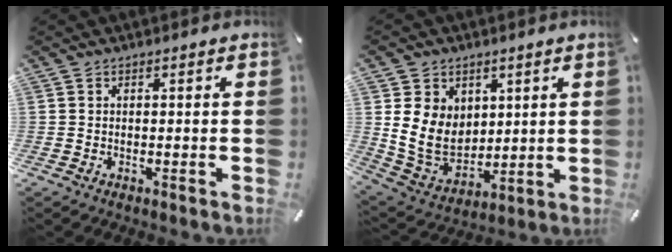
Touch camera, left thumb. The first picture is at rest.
{"total": 11.0, "force": [2.3, 9.7, 4.8], "torque": [-0.103, -0.016, 0.050]}